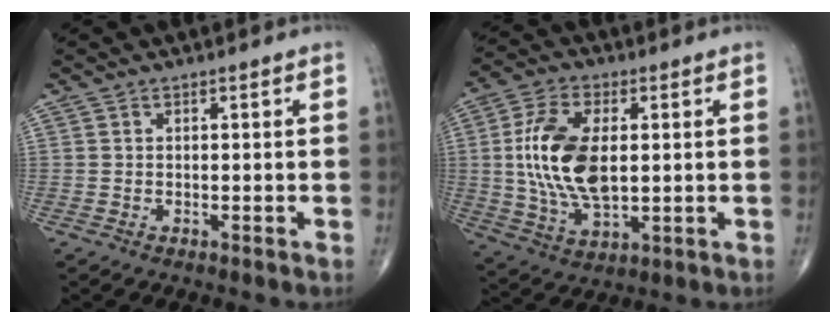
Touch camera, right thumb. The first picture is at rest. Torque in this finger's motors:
{"motor_torque": [0.83, 2.69, 1.90, 0.62, 0.18]}